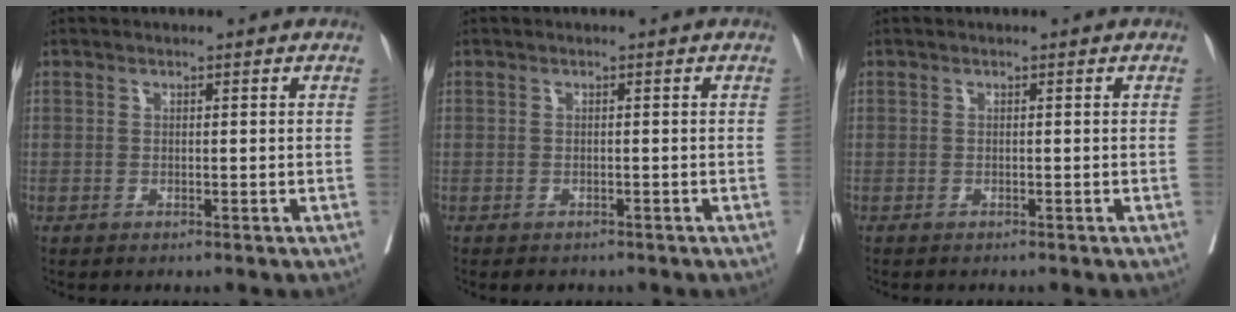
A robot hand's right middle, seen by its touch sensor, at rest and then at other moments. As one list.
[{"total": 2.2, "force": [-1.8, 1.1, 0.5], "torque": [-0.007, -0.001, -0.020]}, {"total": 0.6, "force": [-0.6, 0.2, 0.2], "torque": [-0.002, 0.000, -0.010]}]